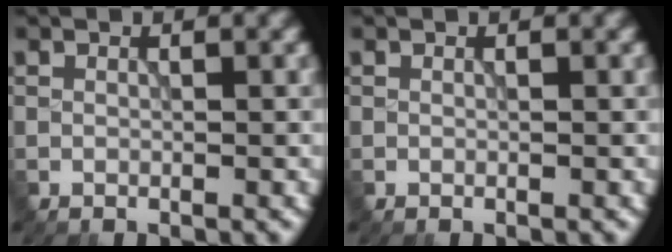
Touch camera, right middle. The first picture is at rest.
{"total": 0.0}